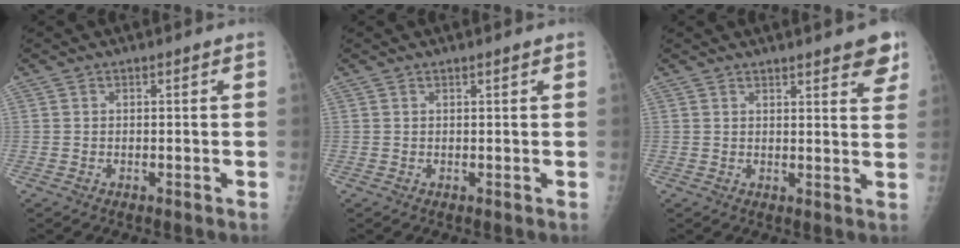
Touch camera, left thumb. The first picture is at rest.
{"total": 0.8, "force": [0.6, 0.0, 0.5], "torque": [-0.007, 0.000, 0.010]}
{"total": 7.6, "force": [5.4, 1.8, 5.0], "torque": [-0.040, -0.022, 0.062]}